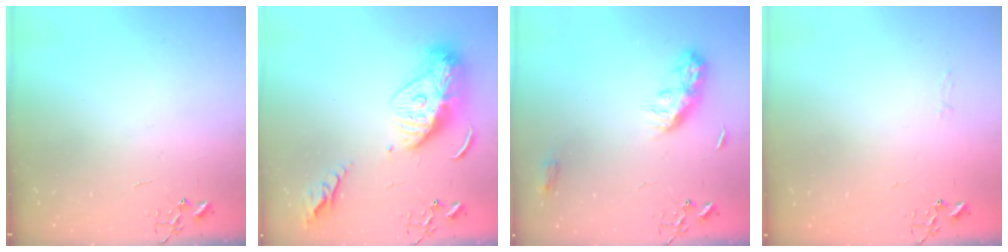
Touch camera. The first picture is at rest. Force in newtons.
{"total": 16.9, "press": 16.8, "slide": 1.6}
{"total": 9.9, "press": 9.9, "slide": 0.2}
{"total": 2.8, "press": 2.8, "slide": 0.4}